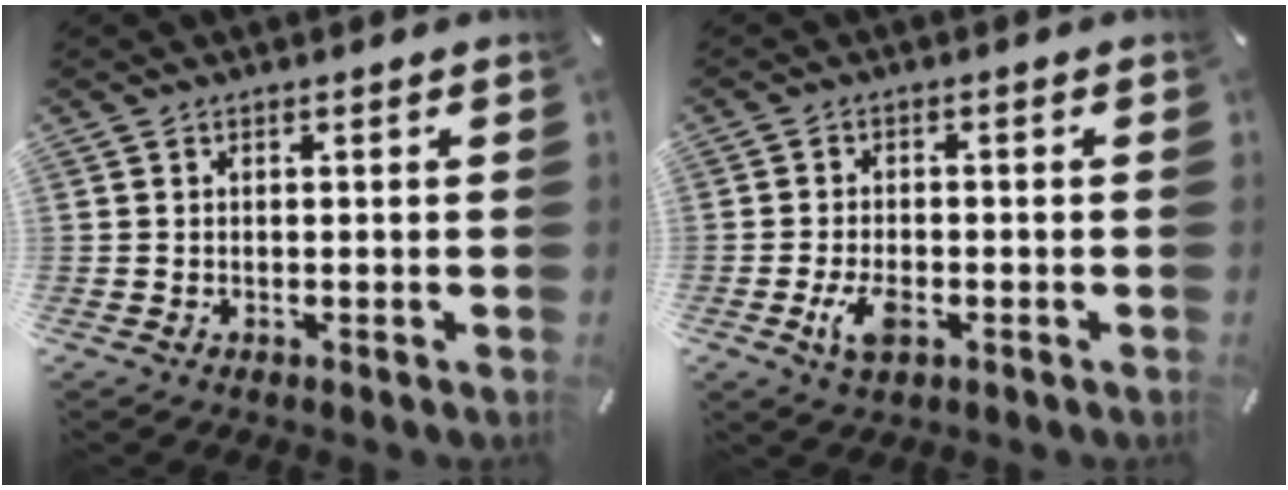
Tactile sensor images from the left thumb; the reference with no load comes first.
{"total": 5.4, "force": [-2.0, 2.9, 4.1], "torque": [-0.092, 0.002, -0.038]}